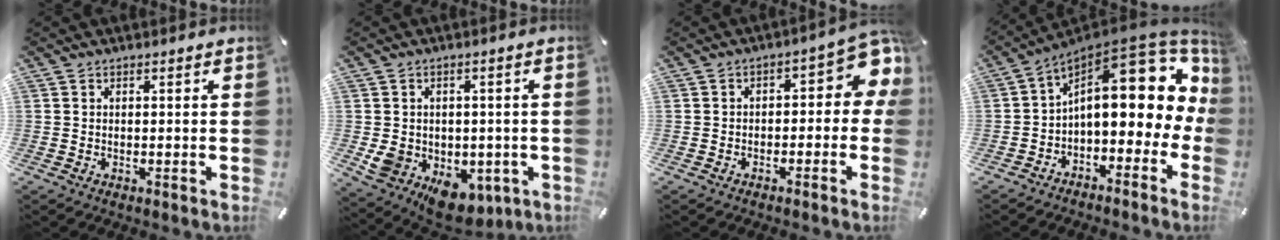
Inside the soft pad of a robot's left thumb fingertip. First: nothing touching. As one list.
[{"total": 9.6, "force": [-2.5, 7.9, 4.8], "torque": [-0.076, -0.004, -0.035]}, {"total": 8.2, "force": [1.3, 4.6, 6.6], "torque": [-0.082, -0.012, 0.020]}, {"total": 18.3, "force": [5.2, 9.4, 14.8], "torque": [-0.203, -0.054, 0.085]}]